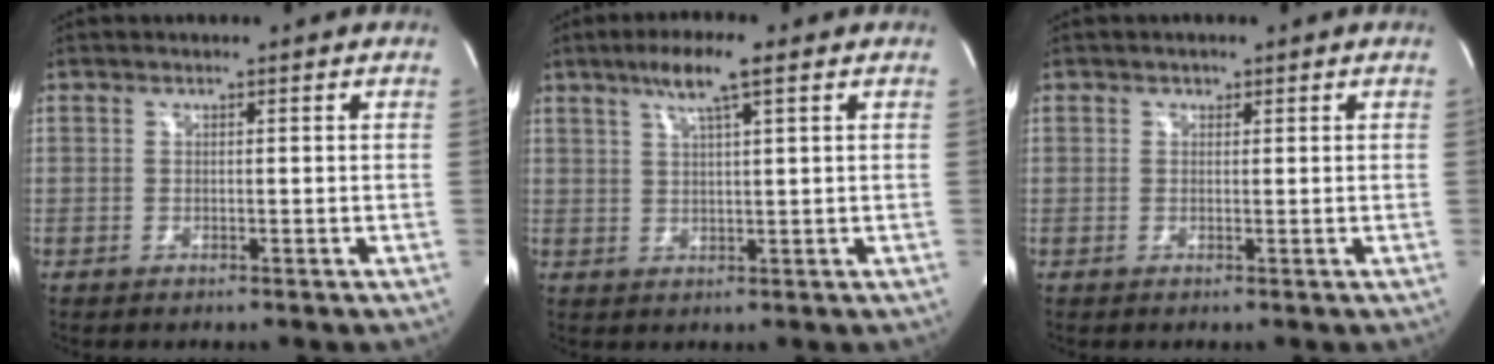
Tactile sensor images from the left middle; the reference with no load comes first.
{"total": 6.0, "force": [3.5, 0.1, 4.9], "torque": [-0.095, 0.008, 0.063]}
{"total": 0.7, "force": [0.4, 0.6, 0.1], "torque": [0.002, -0.001, 0.004]}